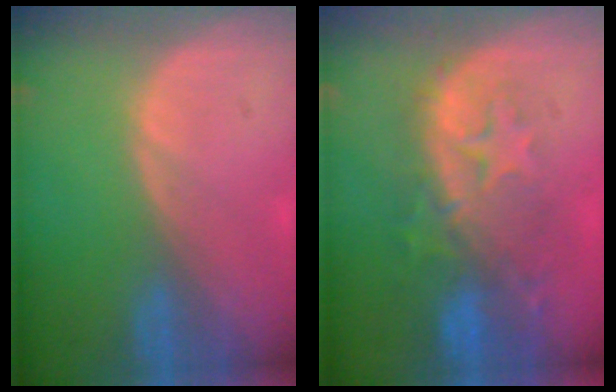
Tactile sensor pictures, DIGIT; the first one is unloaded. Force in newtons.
{"total": 10.0, "press": 8.9, "slide": 4.6}